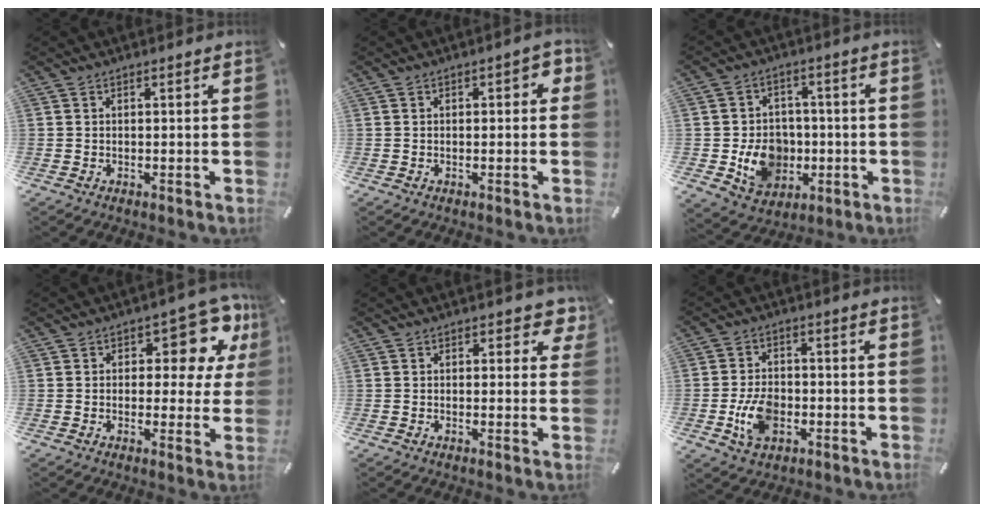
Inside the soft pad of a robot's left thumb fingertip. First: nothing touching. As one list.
[{"total": 2.8, "force": [0.1, 1.4, 2.4], "torque": [-0.029, 0.003, -0.004]}, {"total": 12.1, "force": [-2.5, 10.4, 5.5], "torque": [-0.109, 0.017, -0.035]}, {"total": 12.3, "force": [6.2, 6.4, 8.4], "torque": [-0.095, -0.047, 0.103]}, {"total": 3.6, "force": [1.9, 2.2, 2.0], "torque": [-0.013, -0.004, 0.027]}, {"total": 9.0, "force": [-2.4, 6.1, 6.1], "torque": [-0.129, 0.005, -0.044]}]